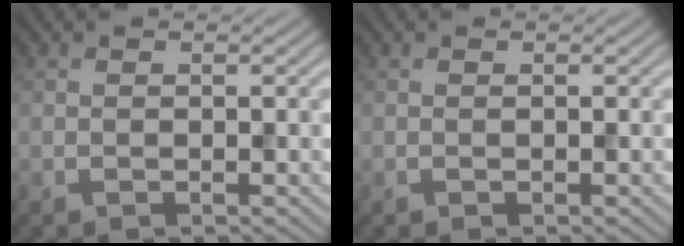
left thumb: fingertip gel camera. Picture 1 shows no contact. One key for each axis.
{"total": 0.0}